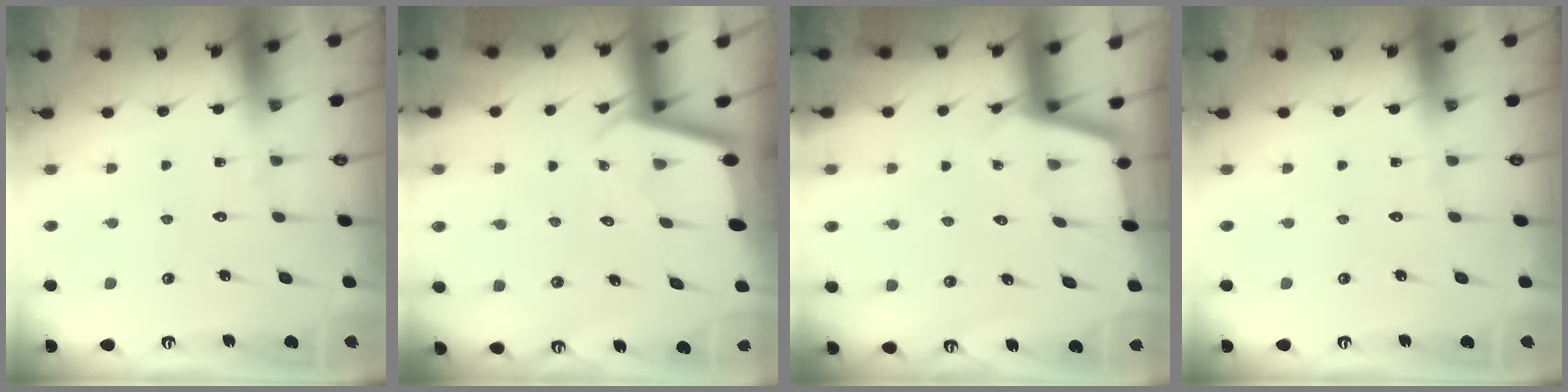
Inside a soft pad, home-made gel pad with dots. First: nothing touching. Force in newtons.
{"total": 1.7, "press": 1.7, "slide": 0.1}
{"total": 2.4, "press": 2.4, "slide": 0.2}
{"total": 0.0}